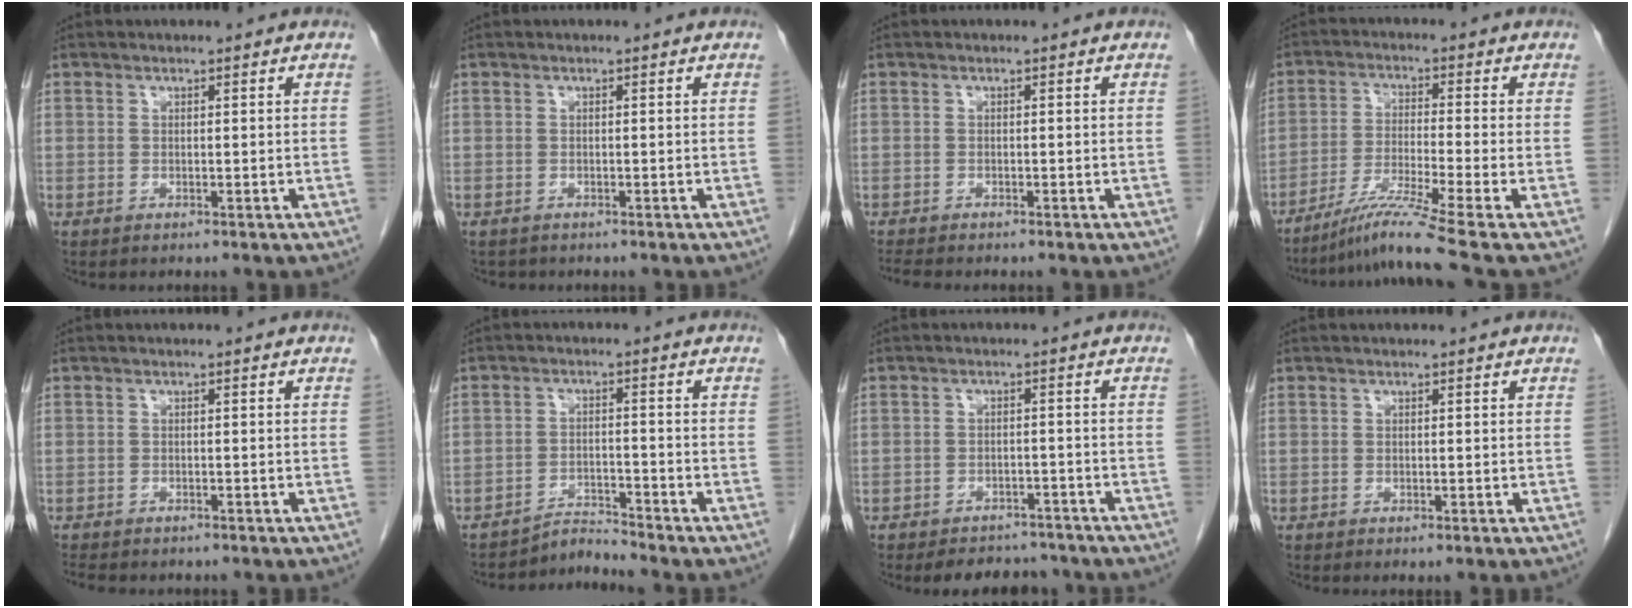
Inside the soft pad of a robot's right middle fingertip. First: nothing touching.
{"total": 0.7, "force": [-0.6, 0.4, 0.0], "torque": [-0.013, -0.001, -0.008]}
{"total": 2.2, "force": [-2.0, 0.3, 0.9], "torque": [-0.021, -0.007, -0.028]}
{"total": 9.0, "force": [-6.8, -2.9, 5.2], "torque": [-0.096, -0.029, -0.125]}
{"total": 3.8, "force": [-3.2, 1.3, 1.5], "torque": [-0.029, -0.010, -0.042]}
{"total": 3.7, "force": [-3.3, -1.2, -1.2], "torque": [0.026, -0.006, -0.053]}
{"total": 7.1, "force": [-6.3, 2.9, 1.1], "torque": [-0.006, 0.000, -0.081]}
{"total": 0.0}